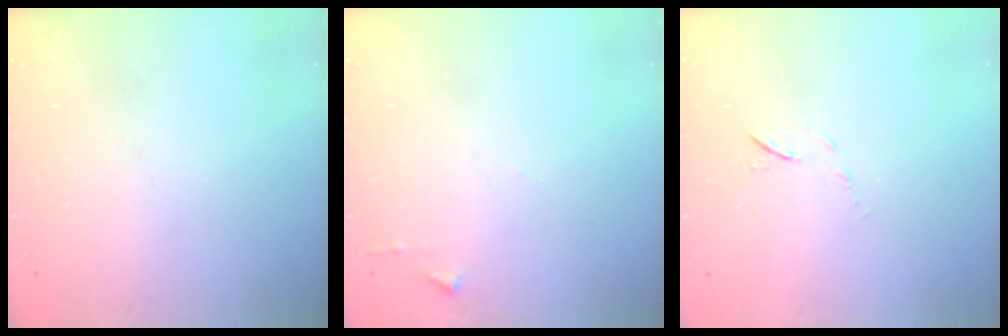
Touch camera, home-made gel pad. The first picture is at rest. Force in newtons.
{"total": 5.1, "press": 5.1, "slide": 0.6}
{"total": 6.1, "press": 6.0, "slide": 0.9}